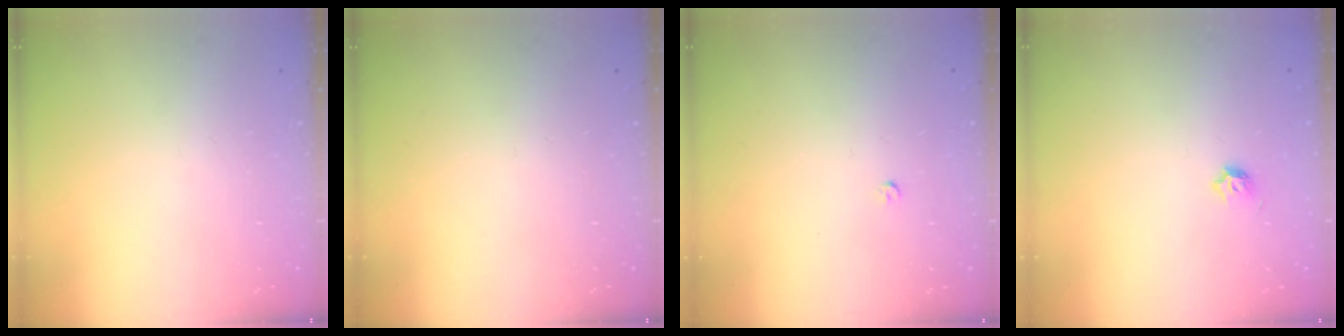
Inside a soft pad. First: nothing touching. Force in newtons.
{"total": 0.0}
{"total": 2.6, "press": 2.5, "slide": 0.4}
{"total": 4.0, "press": 3.8, "slide": 1.0}